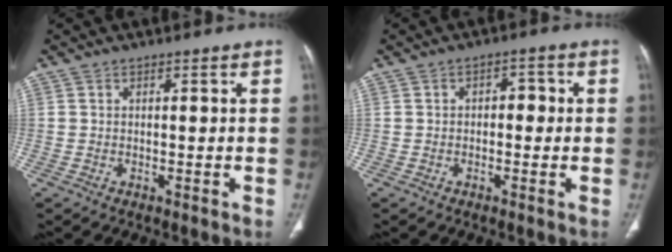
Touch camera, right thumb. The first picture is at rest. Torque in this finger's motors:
{"motor_torque": [-0.60, 0.10, -0.32, 0.28, 0.08]}